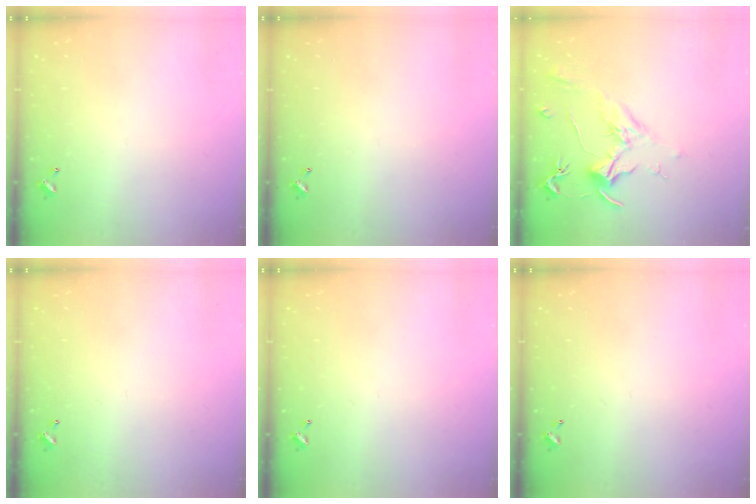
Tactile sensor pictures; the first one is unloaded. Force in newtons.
{"total": 0.0}
{"total": 2.0, "press": 1.8, "slide": 0.8}
{"total": 0.0}
{"total": 0.0}
{"total": 0.0}